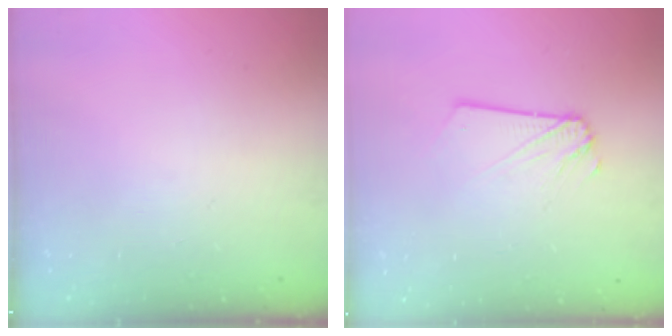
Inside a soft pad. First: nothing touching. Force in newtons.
{"total": 2.1, "press": 2.1, "slide": 0.3}